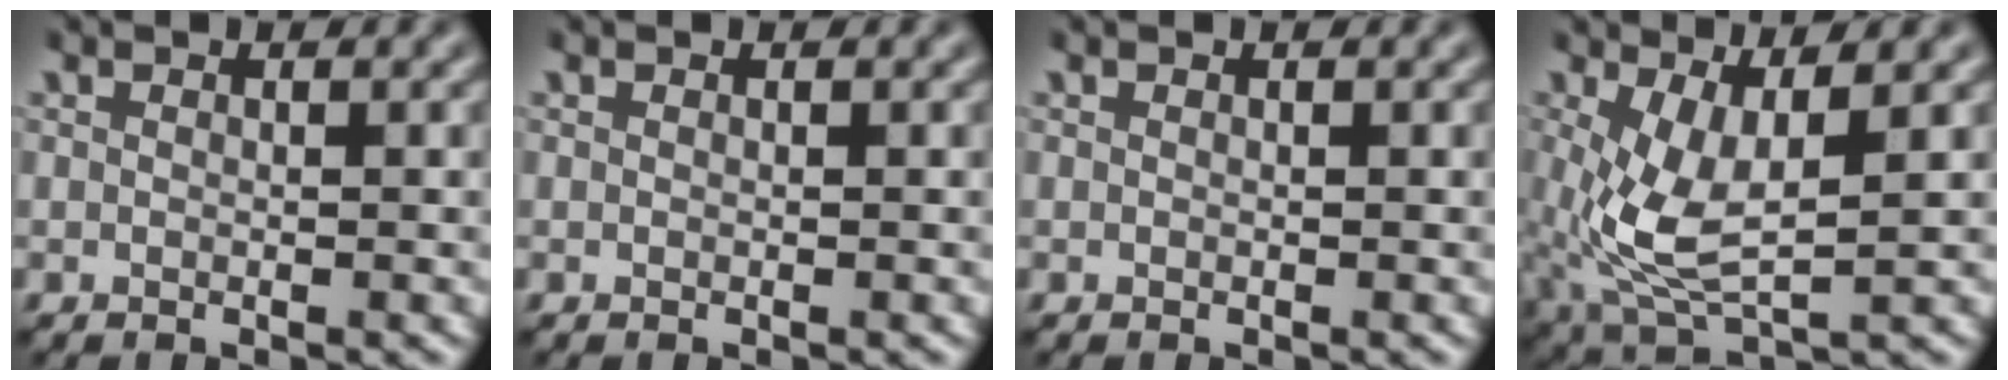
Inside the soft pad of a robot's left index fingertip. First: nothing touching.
{"total": 0.0}
{"total": 0.0}
{"total": 5.5, "force": [0.0, 2.1, 5.1], "torque": [-0.125, -0.014, 0.008]}